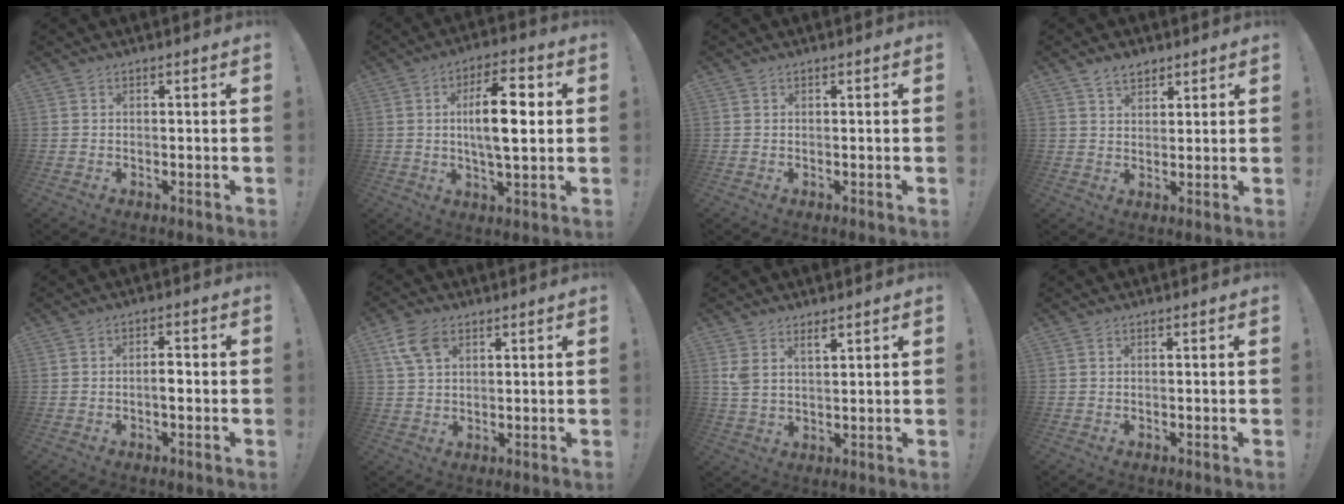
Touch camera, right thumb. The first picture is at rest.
{"total": 12.9, "force": [1.5, 4.7, 12.0], "torque": [-0.189, 0.001, 0.020]}
{"total": 0.0}
{"total": 5.1, "force": [3.6, 3.0, 1.9], "torque": [-0.026, -0.014, 0.066]}
{"total": 3.2, "force": [-0.8, 1.1, 2.9], "torque": [-0.037, 0.001, -0.018]}
{"total": 8.4, "force": [3.9, 5.1, 5.4], "torque": [-0.098, -0.006, 0.077]}
{"total": 4.7, "force": [3.1, 2.2, 2.7], "torque": [-0.040, -0.018, 0.056]}
{"total": 0.0}